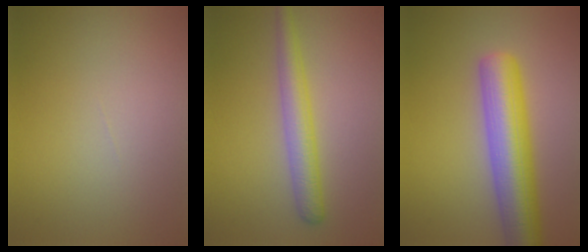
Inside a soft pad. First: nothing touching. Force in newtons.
{"total": 3.4, "press": 3.4, "slide": 0.1}
{"total": 7.8, "press": 7.8, "slide": 0.2}